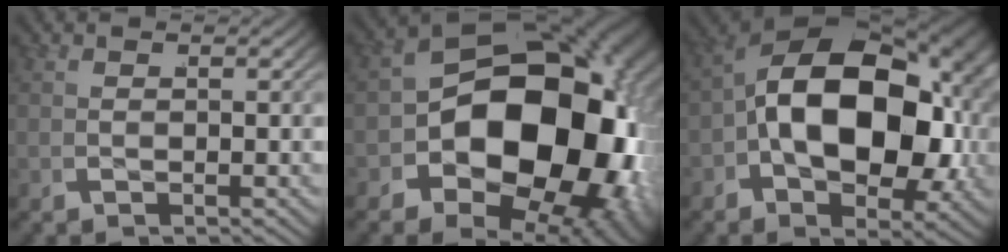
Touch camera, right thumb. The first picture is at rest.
{"total": 28.8, "force": [-1.5, 19.0, 21.5], "torque": [-0.349, -0.078, 0.006]}
{"total": 18.5, "force": [-0.2, 11.4, 14.5], "torque": [-0.250, -0.034, 0.009]}